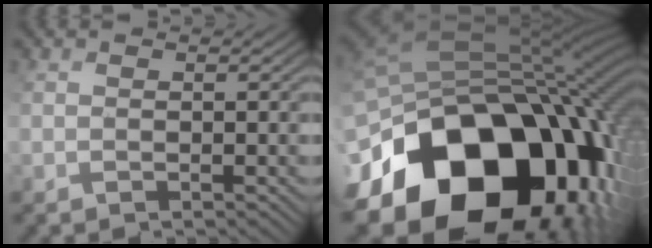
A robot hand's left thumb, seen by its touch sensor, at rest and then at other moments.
{"total": 21.6, "force": [-8.5, 15.5, 12.4], "torque": [-0.262, -0.039, -0.117]}